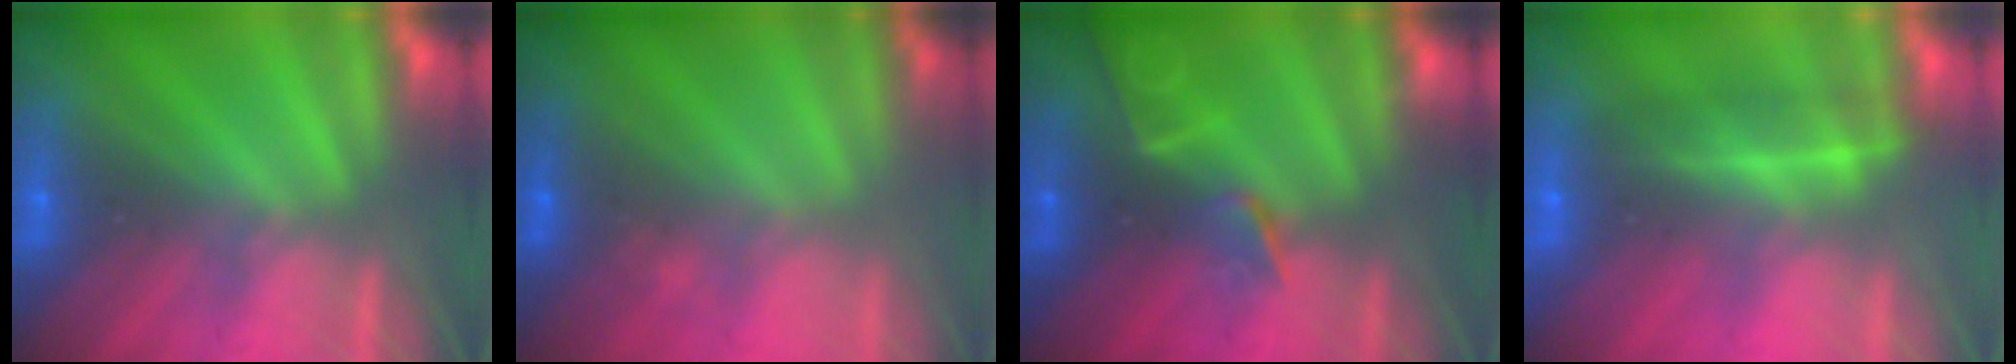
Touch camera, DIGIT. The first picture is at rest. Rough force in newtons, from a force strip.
{"total": 1.9}
{"total": 2.1}
{"total": 2.0}